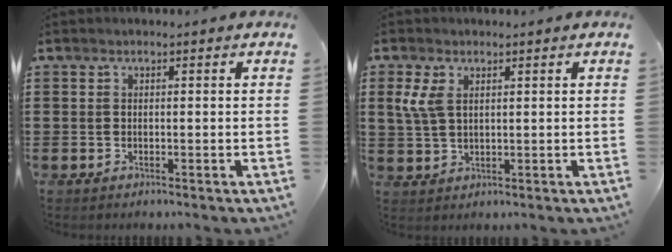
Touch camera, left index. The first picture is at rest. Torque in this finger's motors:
{"motor_torque": [0.24, 0.26, 0.36, 0.04]}